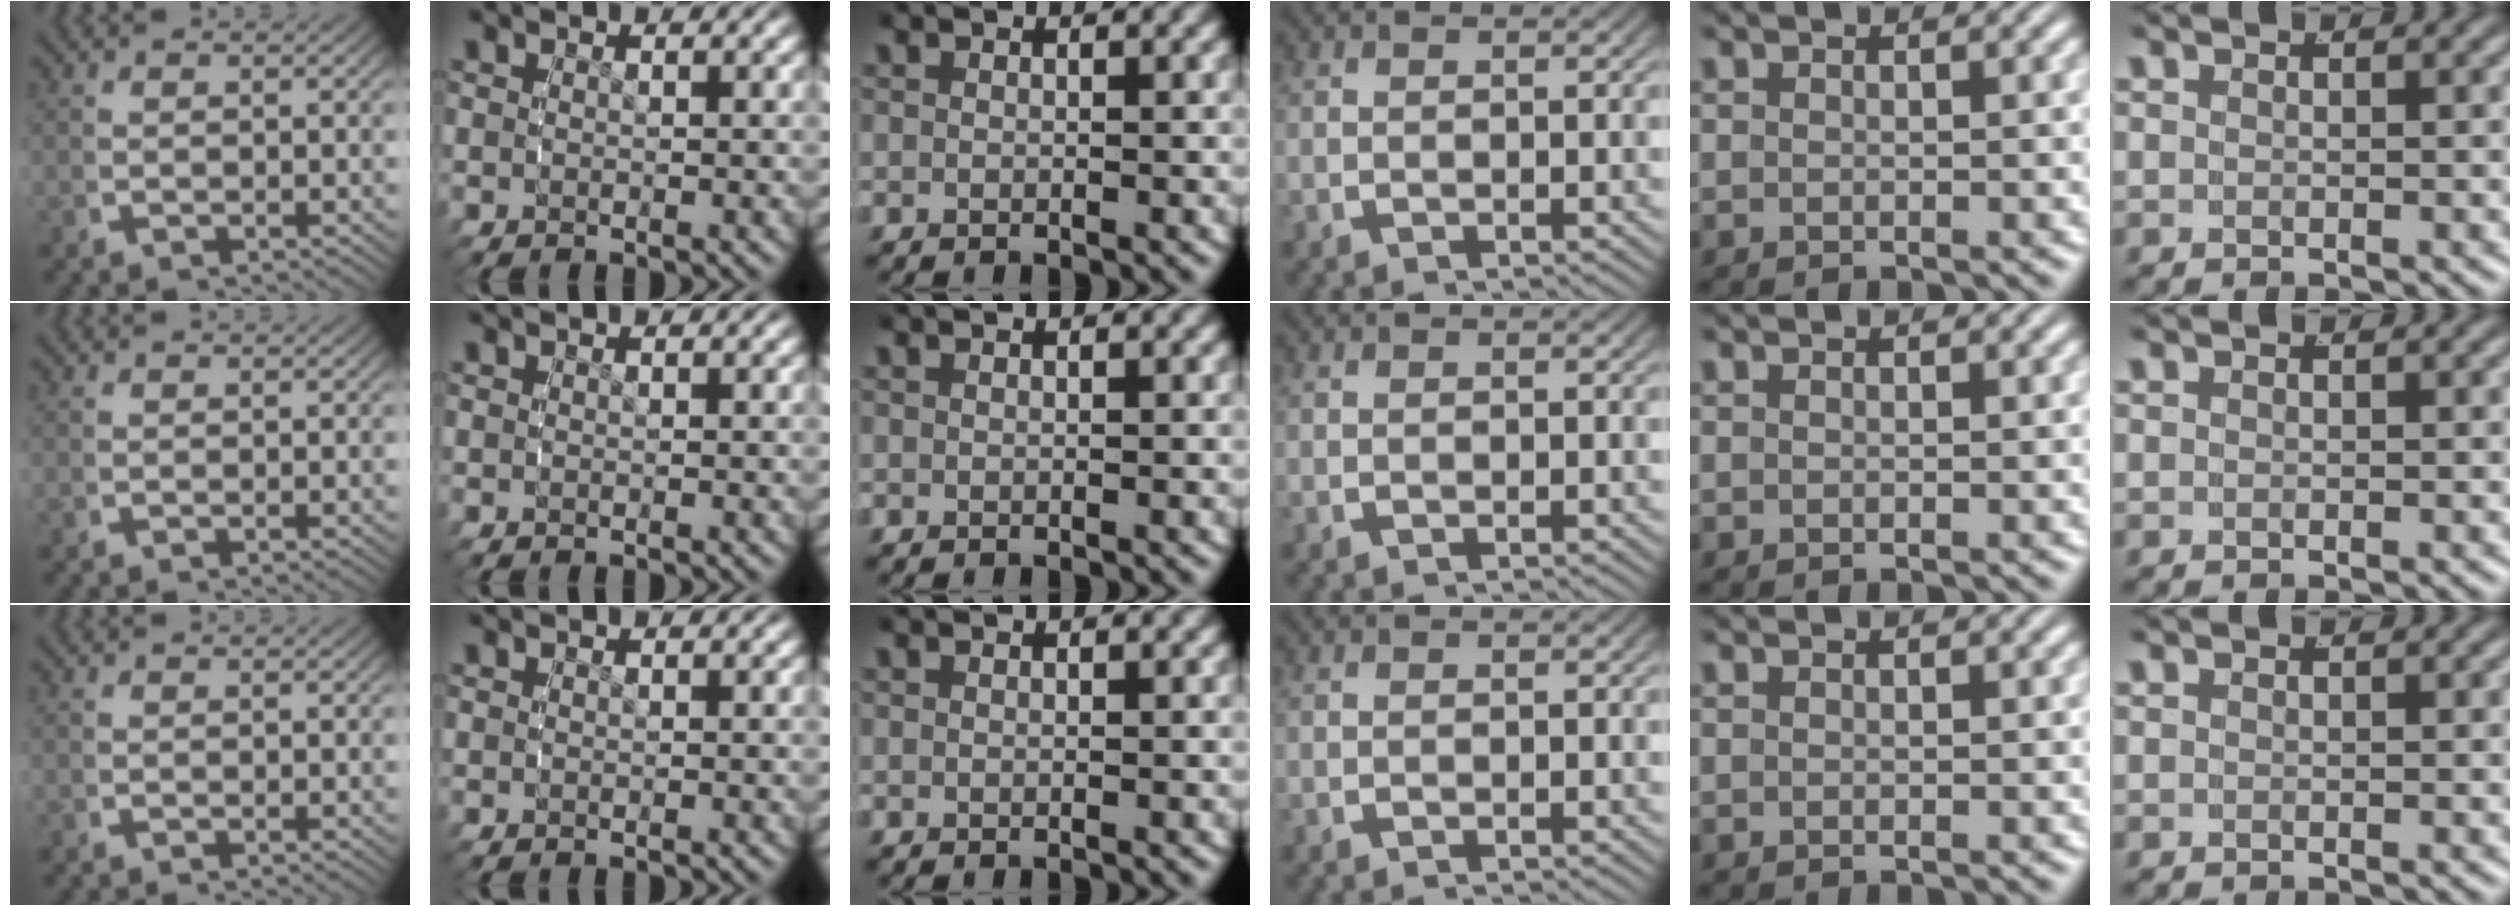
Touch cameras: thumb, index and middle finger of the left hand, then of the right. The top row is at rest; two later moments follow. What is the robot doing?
{"motion": "reach", "object": "stress ball aka squeeze ball"}